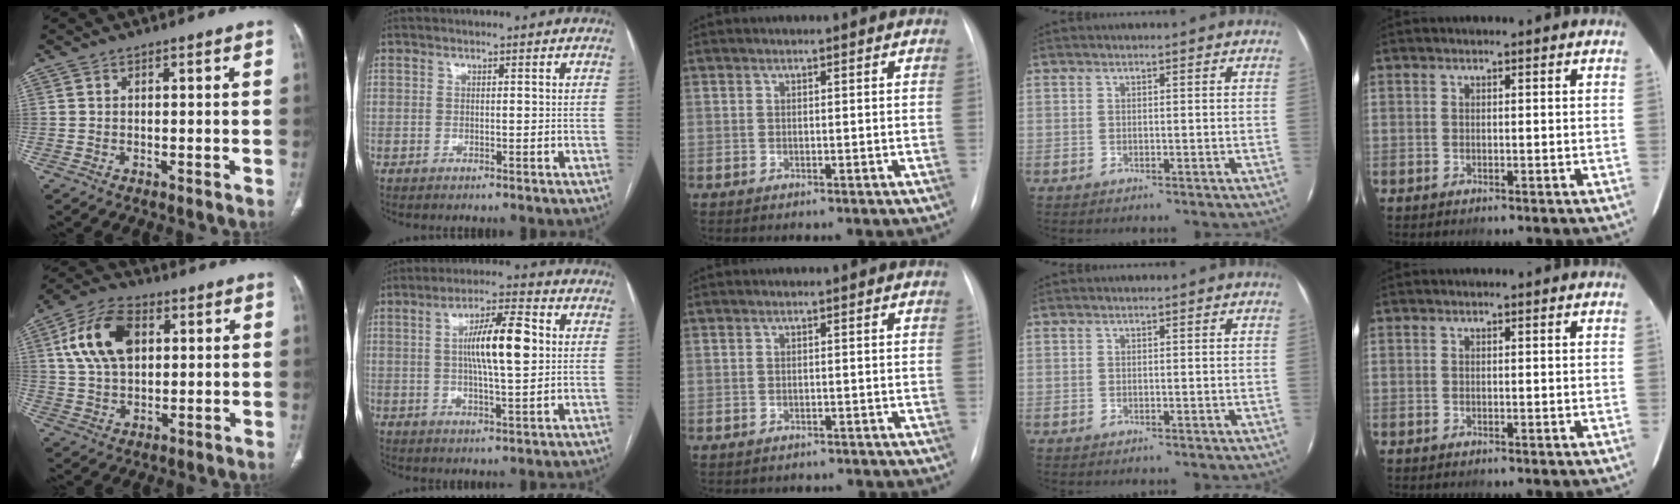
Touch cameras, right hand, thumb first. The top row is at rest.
{"thumb": {"total": 13.5, "force": [3.6, 8.4, 9.9], "torque": [-0.177, 0.009, 0.065]}, "index": {"total": 10.3, "force": [1.4, 1.8, 10.0], "torque": [-0.178, 0.012, 0.023]}, "middle": {"total": 4.6, "force": [-4.2, 1.8, 0.4], "torque": [-0.004, 0.004, -0.044]}}